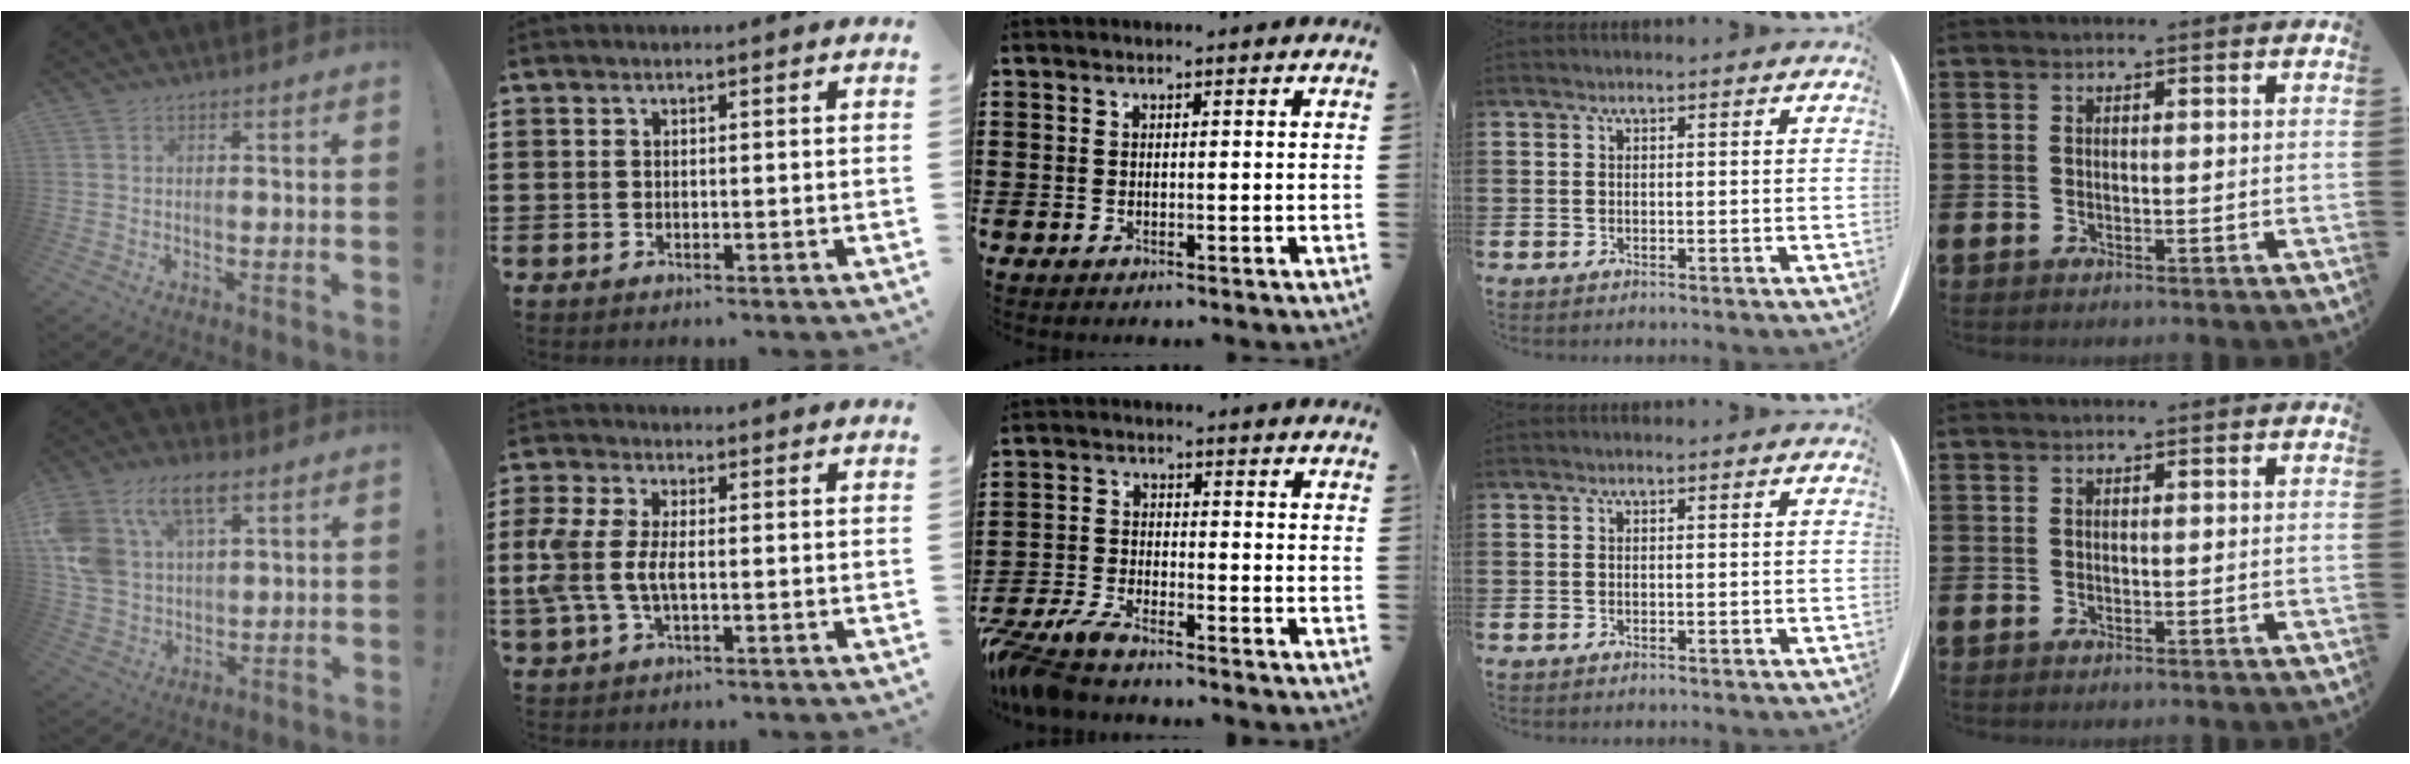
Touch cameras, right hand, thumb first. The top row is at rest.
{"thumb": {"total": 15.4, "force": [7.9, 9.6, 9.0], "torque": [-0.185, -0.027, 0.150]}, "index": {"total": 5.8, "force": [-0.6, 2.9, 5.0], "torque": [-0.132, -0.008, -0.022]}, "middle": {"total": 5.2, "force": [-4.9, 0.6, 1.8], "torque": [-0.068, -0.011, -0.104]}}